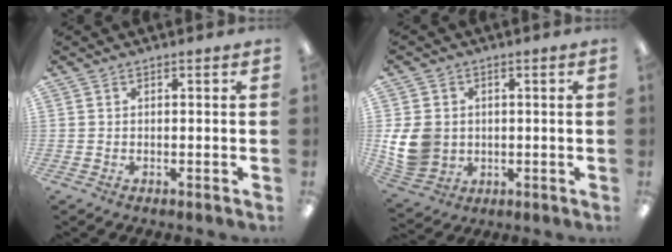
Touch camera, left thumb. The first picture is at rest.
{"total": 11.1, "force": [0.2, 9.7, 5.5], "torque": [-0.123, 0.009, 0.007]}